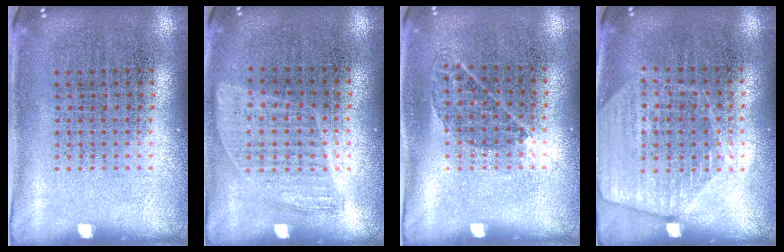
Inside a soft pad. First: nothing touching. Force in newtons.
{"total": 0.9, "press": 0.8, "slide": 0.5}
{"total": 0.8, "press": 0.7, "slide": 0.4}
{"total": 1.7, "press": 1.5, "slide": 0.7}